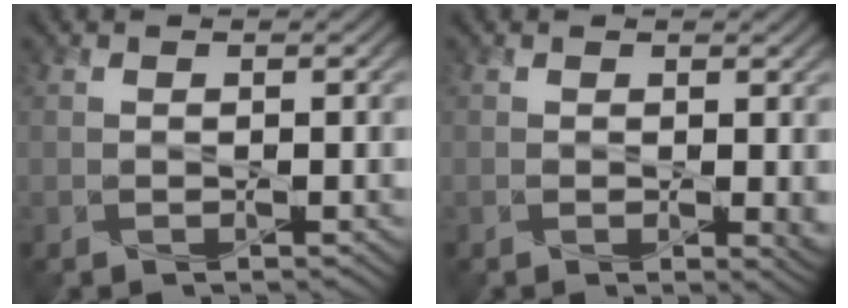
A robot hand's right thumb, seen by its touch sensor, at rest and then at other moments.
{"total": 1.6, "force": [0.3, 0.4, 1.5], "torque": [-0.020, -0.008, 0.006]}